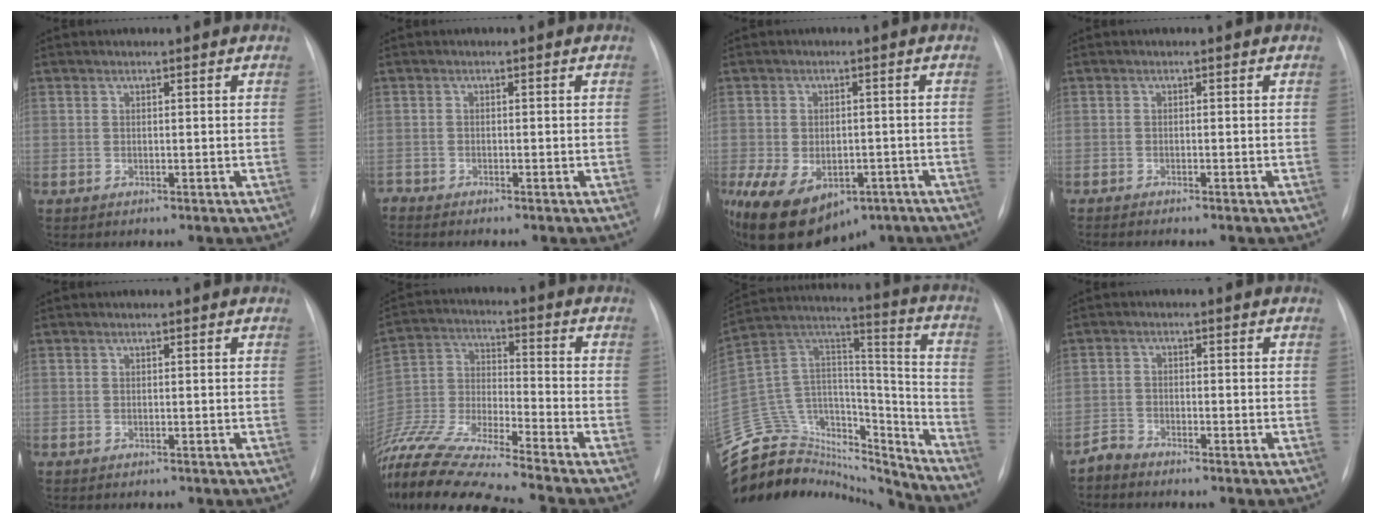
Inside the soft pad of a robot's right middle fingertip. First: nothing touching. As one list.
[{"total": 0.9, "force": [-0.9, -0.2, -0.1], "torque": [0.002, -0.003, -0.017]}, {"total": 16.4, "force": [-8.8, 10.5, 9.0], "torque": [-0.206, -0.014, -0.120]}, {"total": 2.8, "force": [-2.4, 0.1, 1.4], "torque": [-0.020, -0.004, -0.030]}, {"total": 0.0}, {"total": 17.9, "force": [-16.0, -1.0, 7.9], "torque": [-0.180, -0.016, -0.299]}, {"total": 33.2, "force": [-29.7, 10.8, 10.1], "torque": [-0.235, 0.022, -0.457]}, {"total": 1.8, "force": [-1.8, 0.2, -0.3], "torque": [0.010, -0.004, -0.037]}]